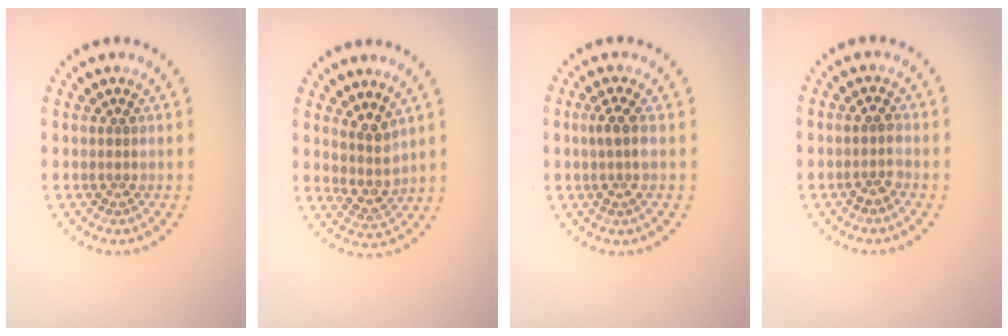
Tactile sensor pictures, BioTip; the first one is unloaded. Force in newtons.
{"total": 2.5, "press": 1.9, "slide": 1.6}
{"total": 1.9, "press": 1.6, "slide": 1.0}
{"total": 1.3, "press": 1.3, "slide": 0.4}